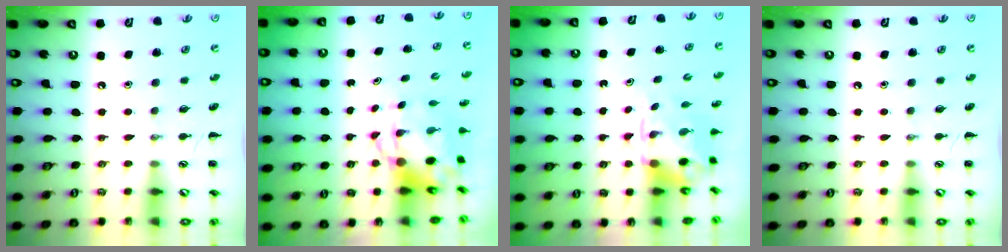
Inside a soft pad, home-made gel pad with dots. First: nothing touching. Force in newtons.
{"total": 6.6, "press": 6.3, "slide": 1.8}
{"total": 4.0, "press": 3.9, "slide": 0.9}
{"total": 0.0}